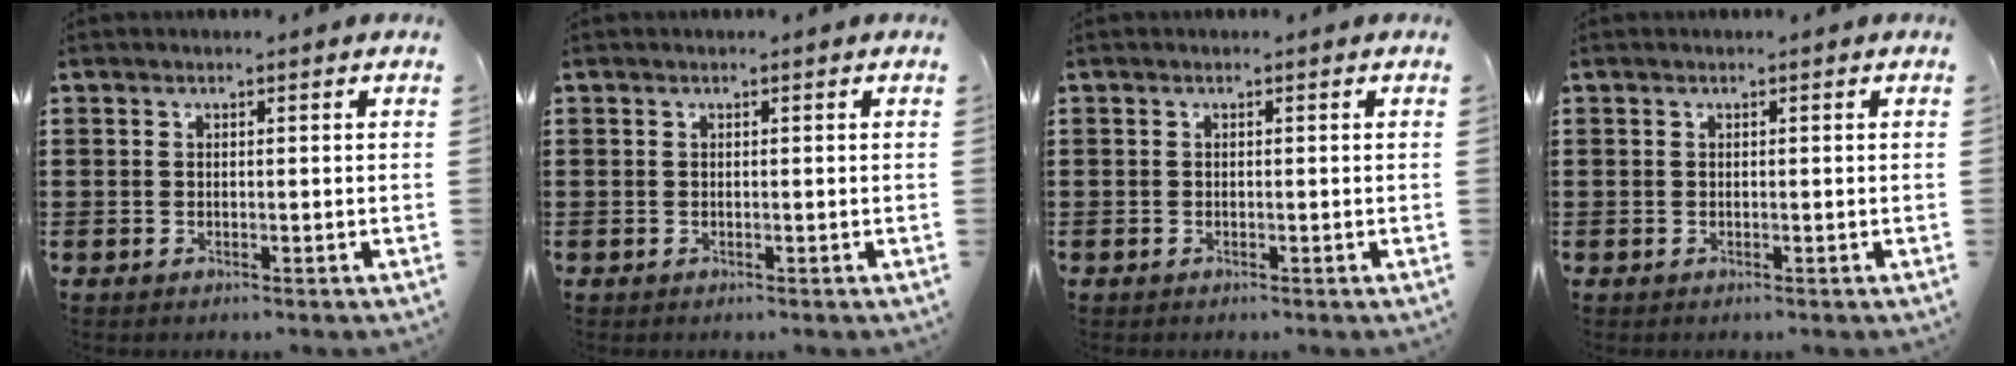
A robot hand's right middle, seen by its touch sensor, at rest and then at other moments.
{"total": 0.0}
{"total": 0.0}
{"total": 0.0}